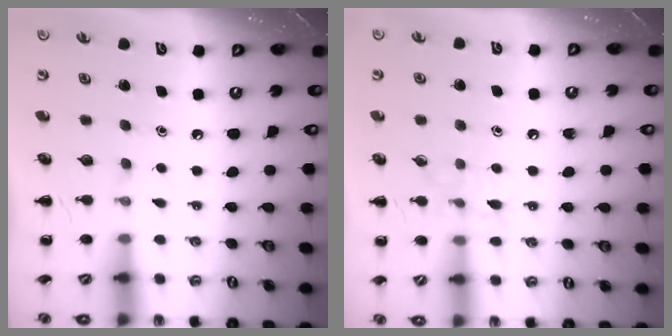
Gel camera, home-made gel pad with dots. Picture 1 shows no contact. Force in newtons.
{"total": 6.9, "press": 6.7, "slide": 1.4}